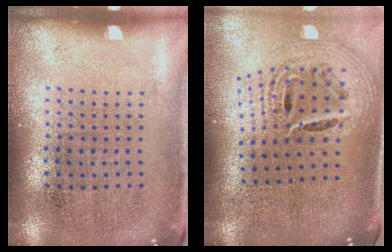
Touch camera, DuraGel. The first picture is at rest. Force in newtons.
{"total": 2.5, "press": 1.7, "slide": 1.8}